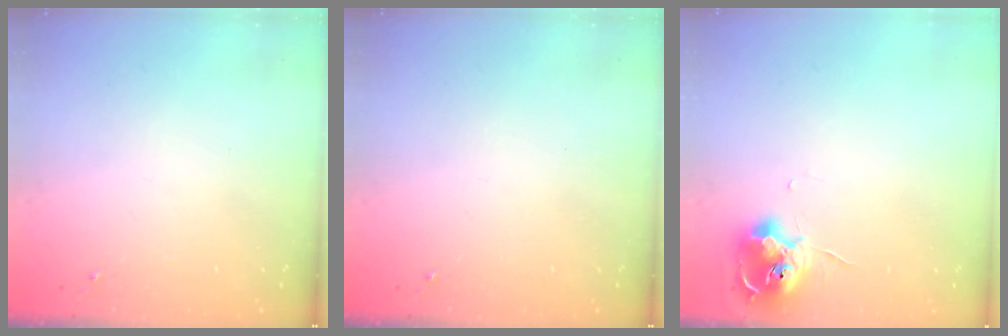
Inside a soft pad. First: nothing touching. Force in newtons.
{"total": 0.0}
{"total": 11.1, "press": 11.0, "slide": 0.6}